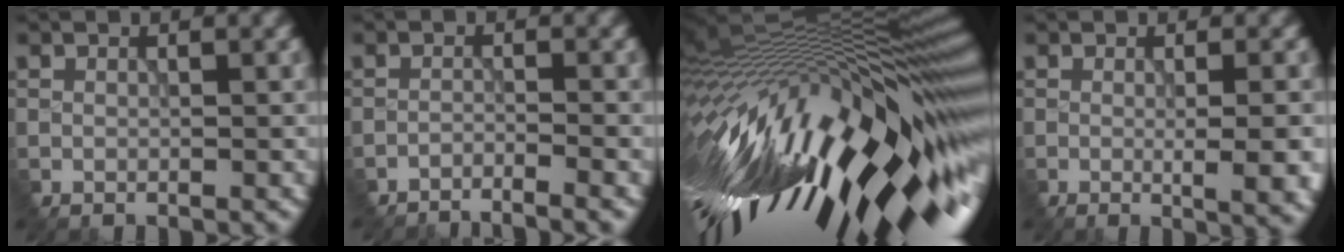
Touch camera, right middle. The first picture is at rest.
{"total": 3.6, "force": [-3.5, 0.0, 0.8], "torque": [-0.018, 0.003, -0.065]}
{"total": 17.5, "force": [-3.9, 4.6, 16.4], "torque": [-0.295, 0.002, -0.078]}
{"total": 6.0, "force": [-1.0, 2.1, 5.5], "torque": [-0.056, 0.003, -0.005]}